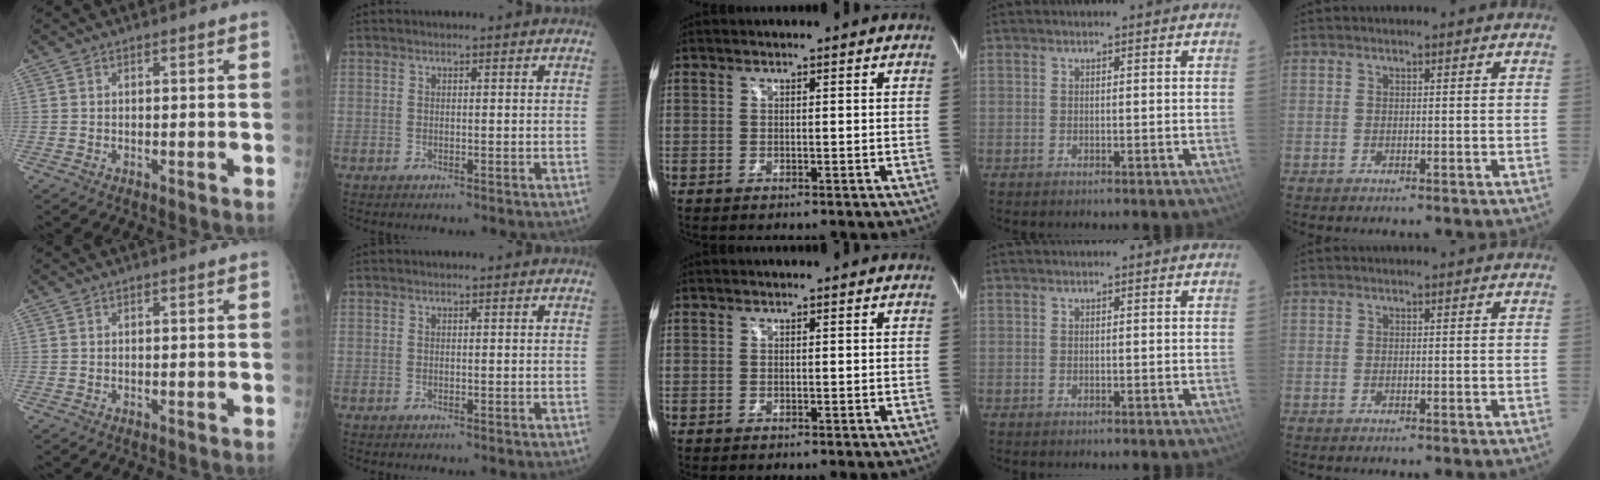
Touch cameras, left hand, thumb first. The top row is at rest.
{}